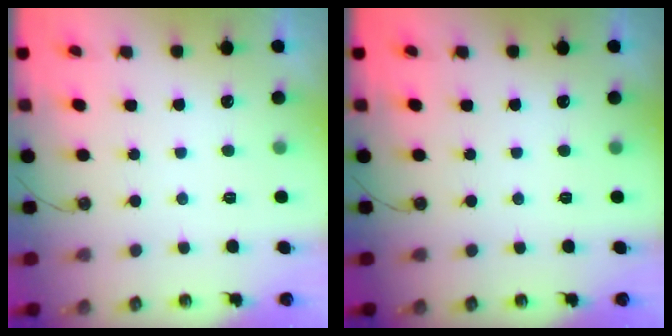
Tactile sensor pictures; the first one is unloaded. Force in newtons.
{"total": 0.0}